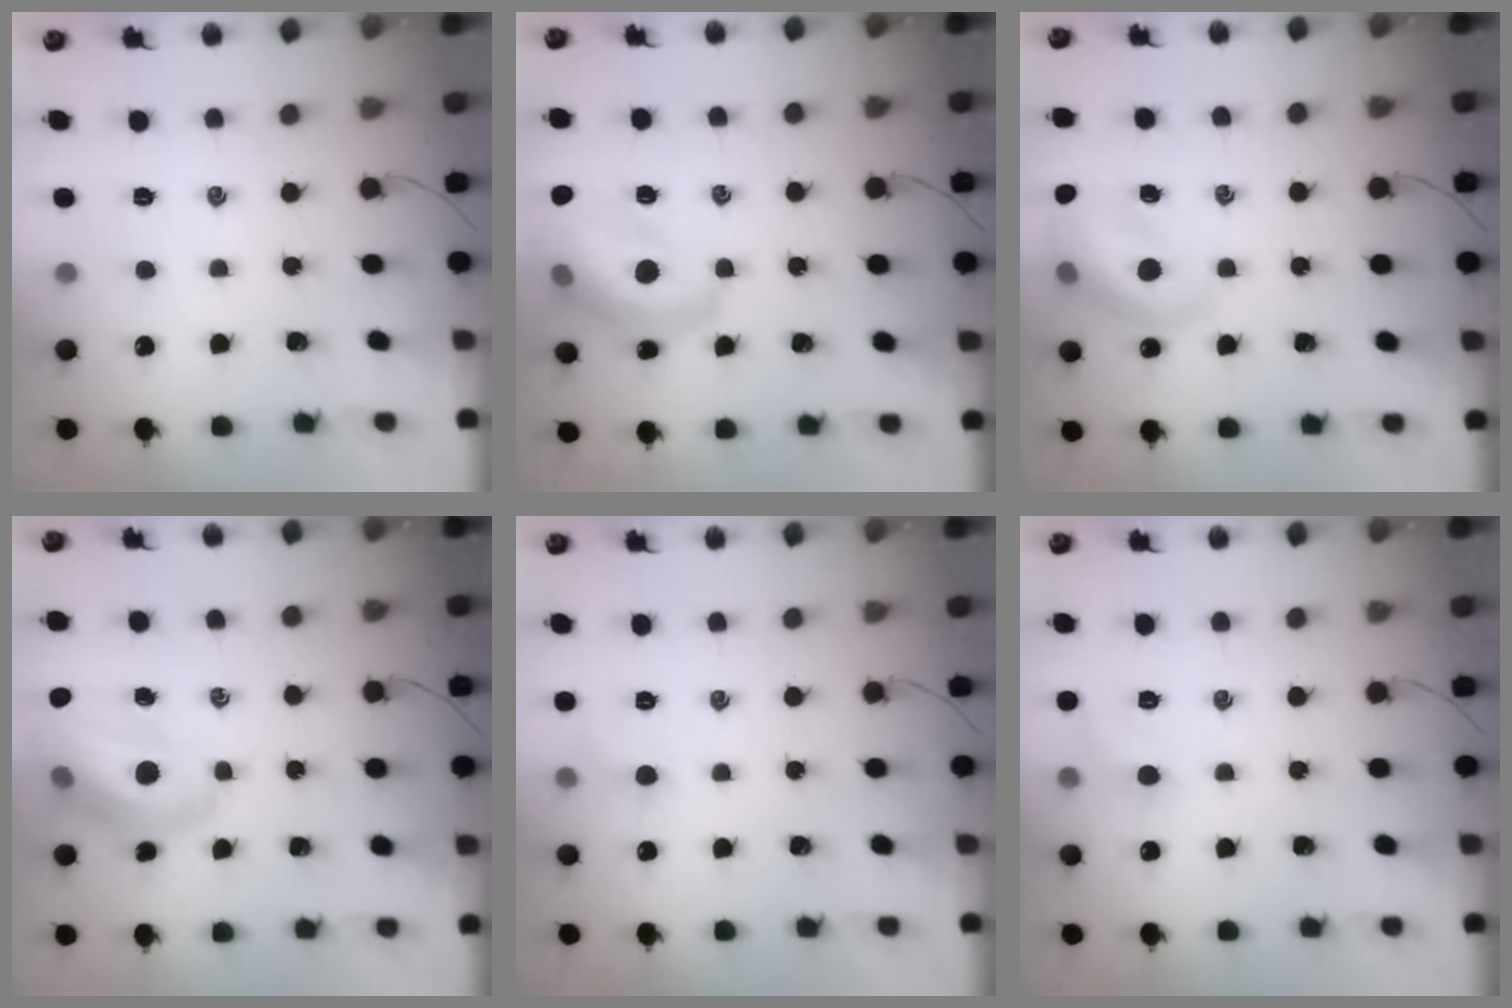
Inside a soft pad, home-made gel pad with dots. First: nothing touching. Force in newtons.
{"total": 16.4, "press": 16.3, "slide": 1.8}
{"total": 16.2, "press": 15.8, "slide": 3.7}
{"total": 13.8, "press": 13.3, "slide": 3.7}
{"total": 4.5, "press": 4.3, "slide": 1.5}
{"total": 6.6, "press": 6.3, "slide": 1.9}